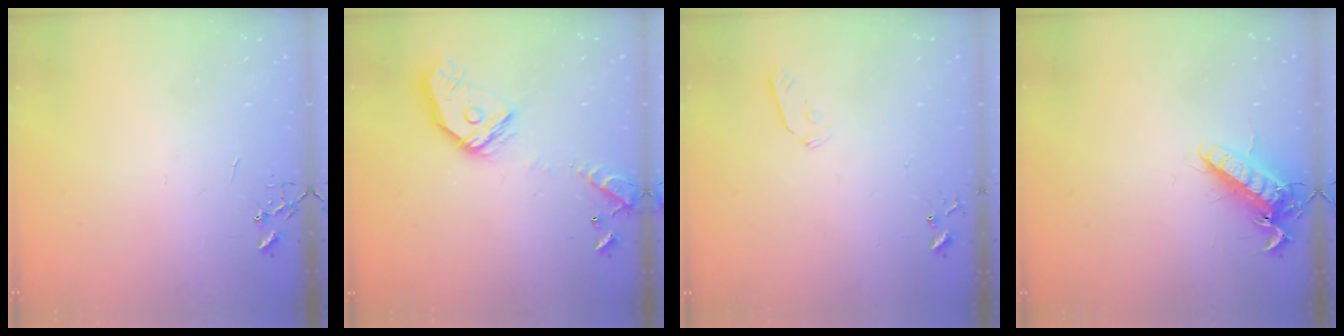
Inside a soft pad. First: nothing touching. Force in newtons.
{"total": 16.2, "press": 16.1, "slide": 2.1}
{"total": 5.4, "press": 5.4, "slide": 0.8}
{"total": 13.3, "press": 13.2, "slide": 1.8}